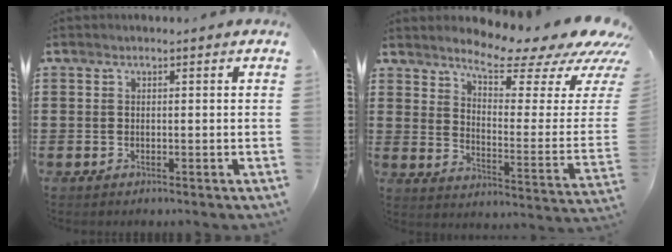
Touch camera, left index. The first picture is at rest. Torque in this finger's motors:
{"motor_torque": [2.14, 0.00, 0.58, 0.15]}